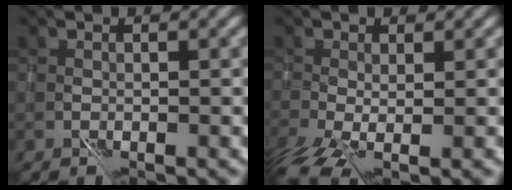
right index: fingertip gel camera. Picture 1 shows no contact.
{"total": 5.3, "force": [-2.0, 2.0, 4.5], "torque": [-0.085, -0.024, -0.028]}